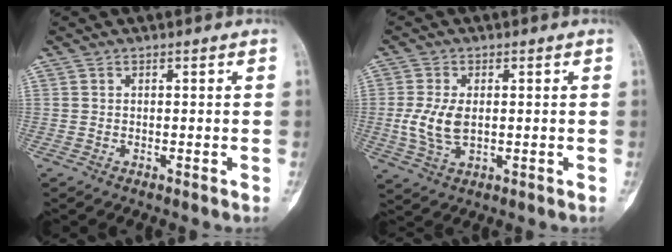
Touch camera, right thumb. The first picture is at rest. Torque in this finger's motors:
{"motor_torque": [0.99, 1.17, 0.63, -0.45, 0.22]}